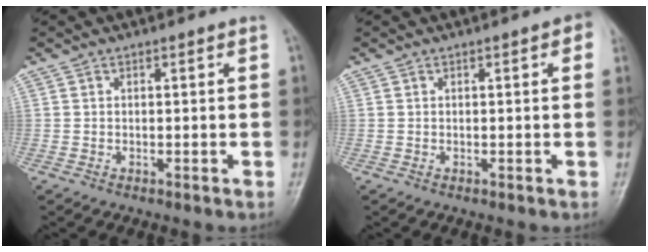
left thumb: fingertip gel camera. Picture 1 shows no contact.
{"total": 2.2, "force": [0.7, 0.6, 2.0], "torque": [-0.019, 0.003, 0.004]}